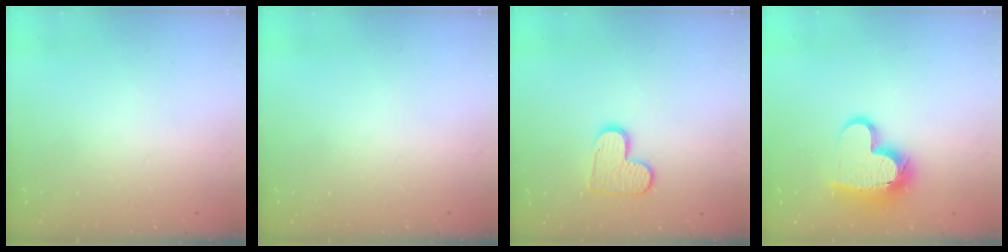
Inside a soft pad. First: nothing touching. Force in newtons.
{"total": 0.0}
{"total": 9.9, "press": 9.9, "slide": 0.3}
{"total": 15.0, "press": 14.9, "slide": 1.2}